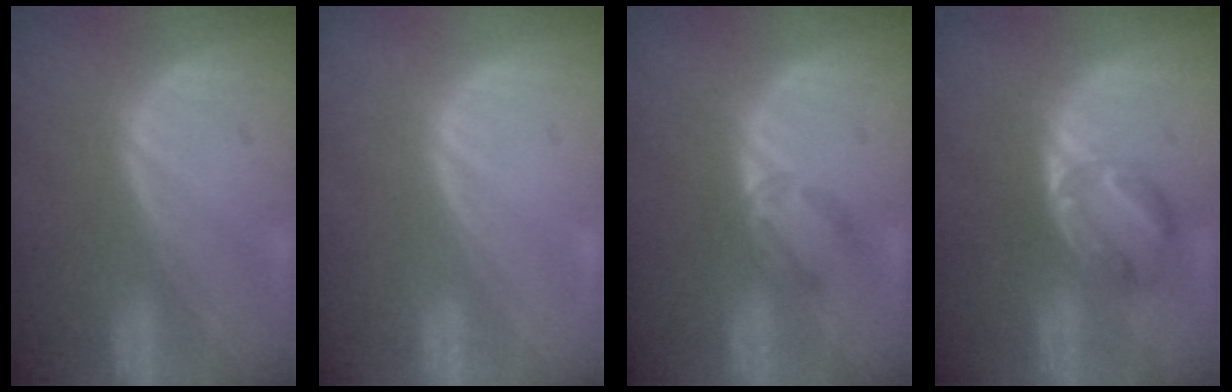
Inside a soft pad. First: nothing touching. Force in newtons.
{"total": 0.0}
{"total": 2.9, "press": 2.7, "slide": 1.0}
{"total": 5.8, "press": 5.6, "slide": 1.7}